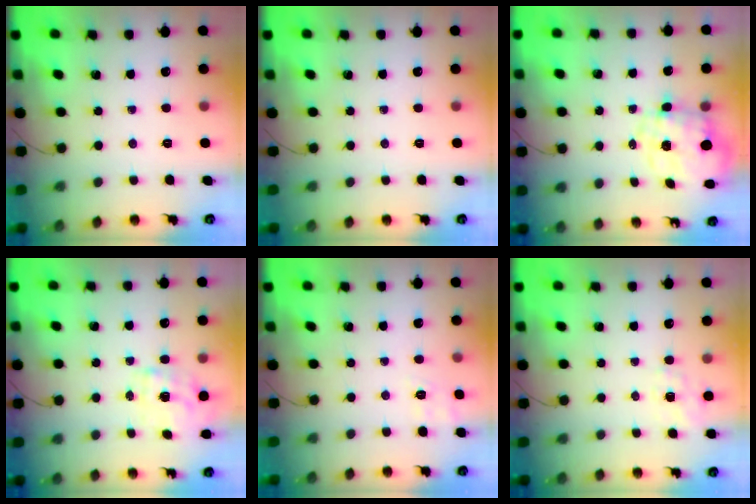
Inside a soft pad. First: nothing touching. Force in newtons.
{"total": 0.0}
{"total": 3.8, "press": 3.4, "slide": 1.7}
{"total": 10.3, "press": 10.3, "slide": 0.3}
{"total": 2.5, "press": 1.6, "slide": 1.9}
{"total": 5.2, "press": 4.9, "slide": 1.6}